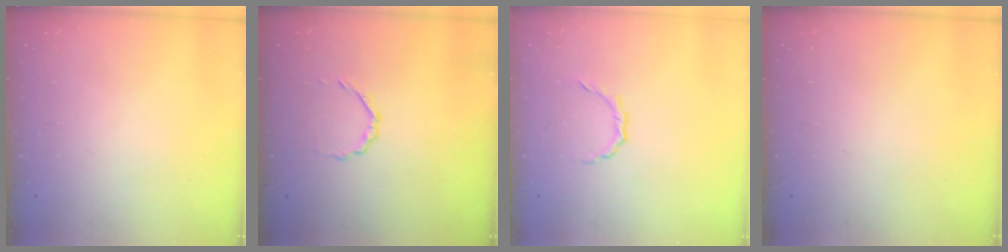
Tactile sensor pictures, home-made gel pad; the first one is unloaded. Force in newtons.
{"total": 2.1, "press": 2.0, "slide": 0.8}
{"total": 4.1, "press": 3.9, "slide": 1.2}
{"total": 0.0}